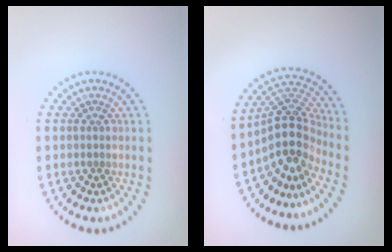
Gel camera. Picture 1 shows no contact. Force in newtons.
{"total": 4.9, "press": 3.6, "slide": 3.2}